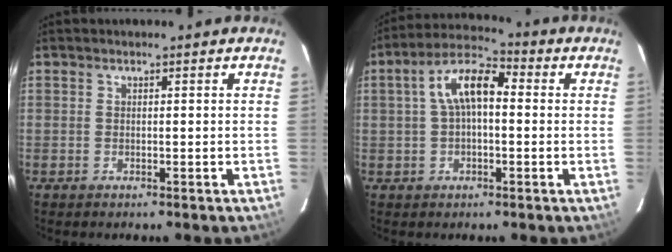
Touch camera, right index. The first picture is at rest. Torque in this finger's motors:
{"motor_torque": [0.28, 0.01, 0.28, 0.12]}